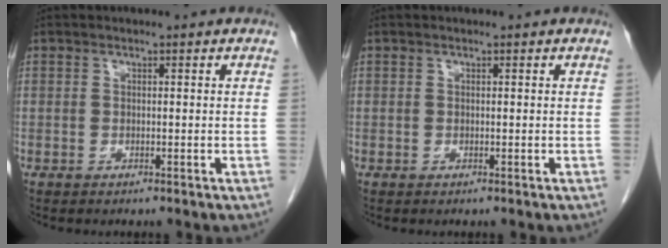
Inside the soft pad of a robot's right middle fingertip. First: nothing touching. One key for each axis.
{"total": 0.0}